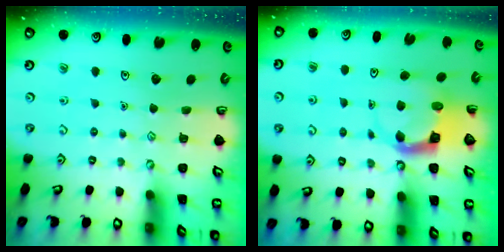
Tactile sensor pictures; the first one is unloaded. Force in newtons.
{"total": 3.9, "press": 3.9, "slide": 0.3}